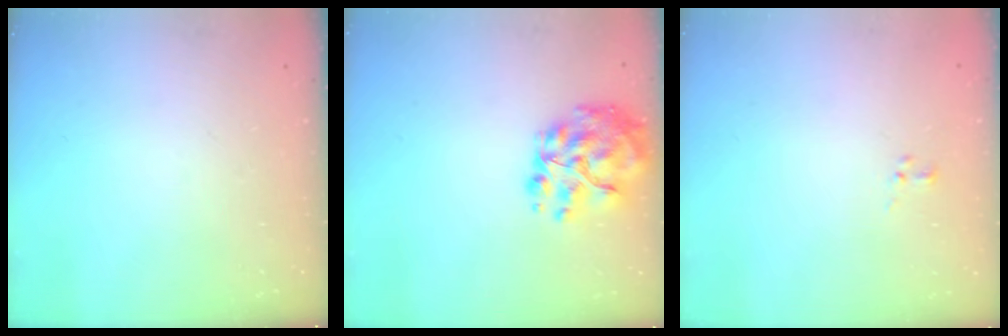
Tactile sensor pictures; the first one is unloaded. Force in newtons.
{"total": 13.7, "press": 13.2, "slide": 3.6}
{"total": 1.2, "press": 1.1, "slide": 0.6}